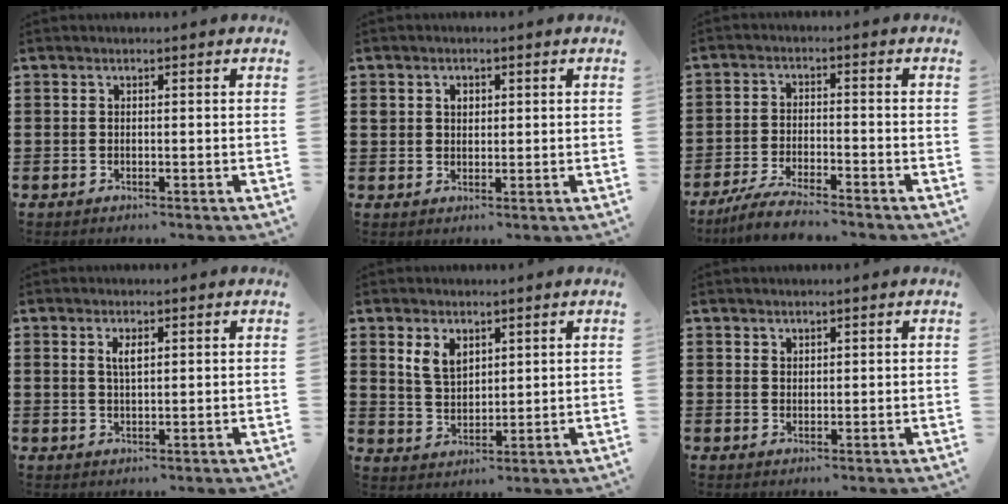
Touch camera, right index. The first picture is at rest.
{"total": 2.0, "force": [0.8, 1.6, 0.8], "torque": [-0.022, 0.009, 0.014]}
{"total": 4.7, "force": [-4.4, 0.1, 1.7], "torque": [-0.043, -0.007, -0.087]}
{"total": 2.5, "force": [0.9, 0.9, 2.1], "torque": [-0.045, 0.004, 0.015]}
{"total": 4.6, "force": [2.4, 2.9, 2.7], "torque": [-0.062, 0.009, 0.043]}
{"total": 1.5, "force": [1.3, 0.8, 0.0], "torque": [-0.002, 0.001, 0.026]}